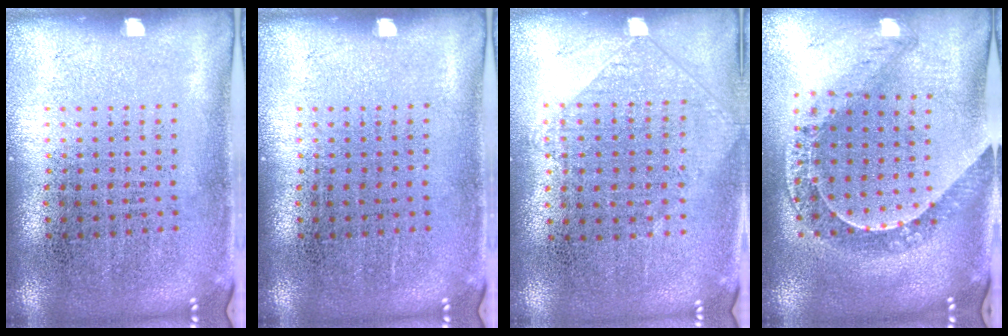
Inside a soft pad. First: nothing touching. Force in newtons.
{"total": 0.0}
{"total": 0.9, "press": 0.9, "slide": 0.3}
{"total": 1.2, "press": 1.1, "slide": 0.2}